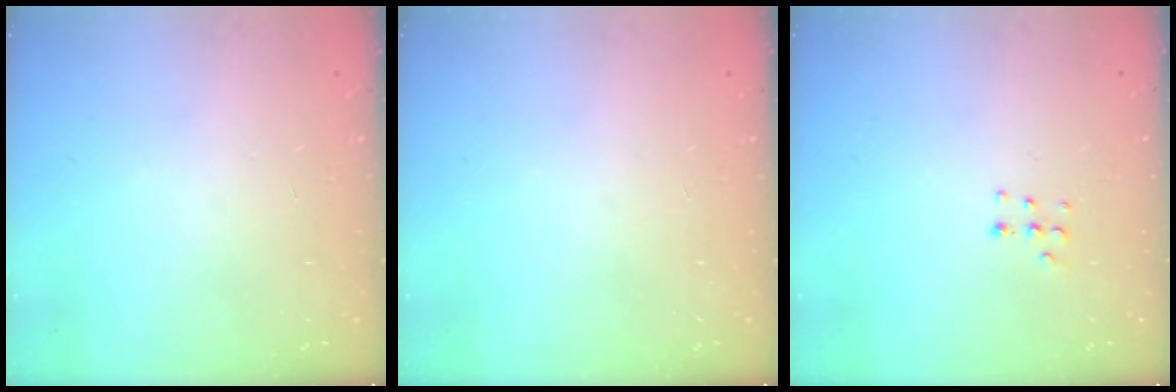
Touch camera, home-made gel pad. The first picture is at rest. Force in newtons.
{"total": 0.0}
{"total": 4.3, "press": 4.2, "slide": 1.1}